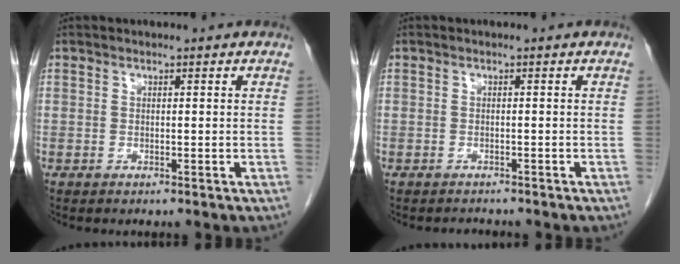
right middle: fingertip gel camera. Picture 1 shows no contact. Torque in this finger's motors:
{"motor_torque": [0.00, 0.00, 0.00, 0.00]}